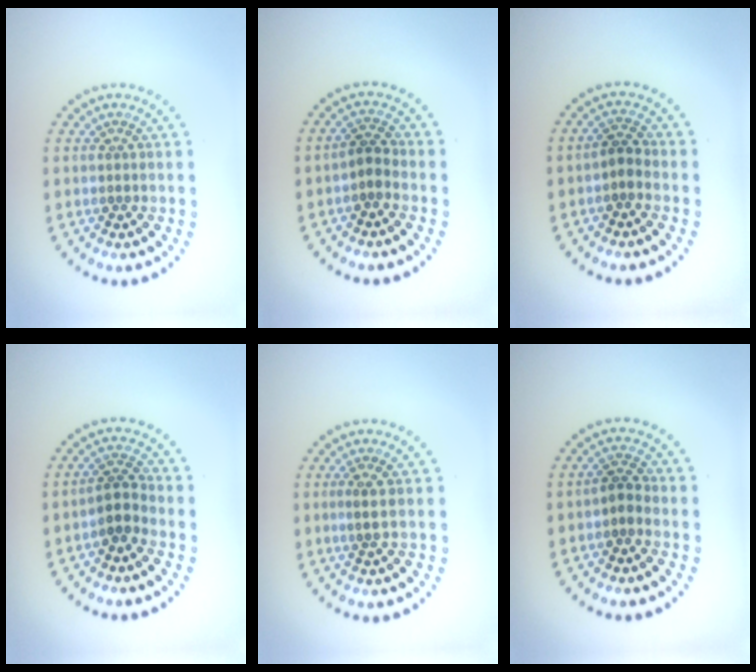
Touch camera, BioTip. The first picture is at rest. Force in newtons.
{"total": 1.6, "press": 1.3, "slide": 0.9}
{"total": 1.5, "press": 1.3, "slide": 0.8}
{"total": 2.3, "press": 1.8, "slide": 1.3}
{"total": 1.3, "press": 1.0, "slide": 0.9}
{"total": 1.5, "press": 1.3, "slide": 0.8}